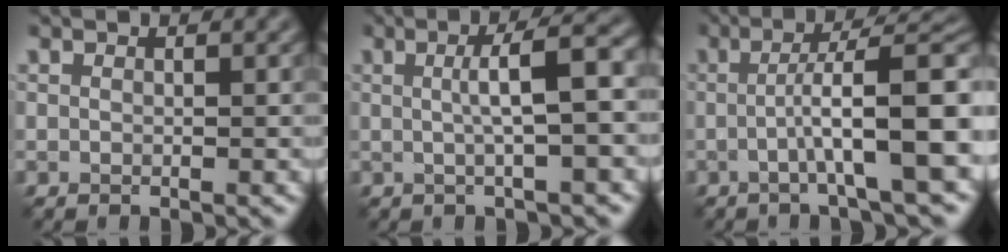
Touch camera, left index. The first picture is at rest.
{"total": 5.3, "force": [0.5, 1.0, 5.2], "torque": [-0.072, 0.016, 0.003]}
{"total": 8.4, "force": [-0.8, 1.4, 8.3], "torque": [-0.114, 0.015, -0.021]}